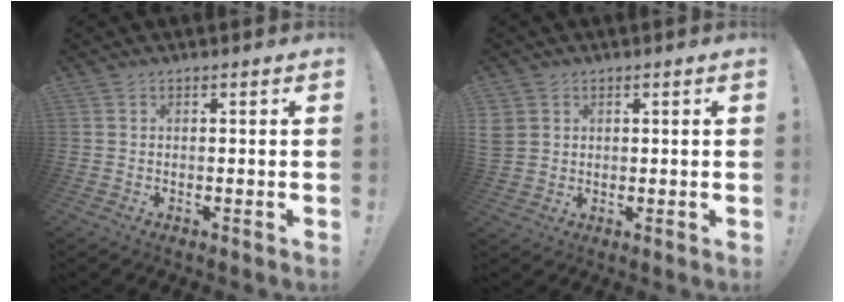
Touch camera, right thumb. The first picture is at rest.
{"total": 4.2, "force": [1.6, 3.6, 1.3], "torque": [-0.032, -0.004, 0.034]}